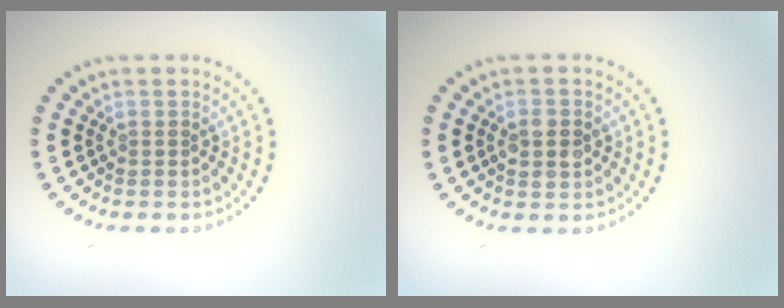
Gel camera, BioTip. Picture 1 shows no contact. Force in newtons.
{"total": 2.8, "press": 2.8, "slide": 0.1}